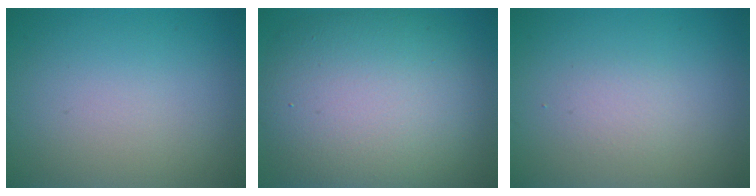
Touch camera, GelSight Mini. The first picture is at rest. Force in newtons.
{"total": 12.0, "press": 12.0, "slide": 1.1}
{"total": 1.3, "press": 1.3, "slide": 0.1}